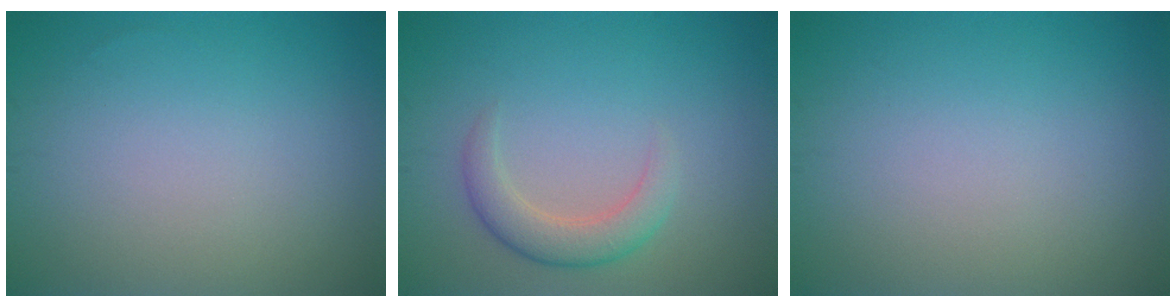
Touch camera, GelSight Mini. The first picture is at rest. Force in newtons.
{"total": 2.9, "press": 2.9, "slide": 0.2}
{"total": 0.0}